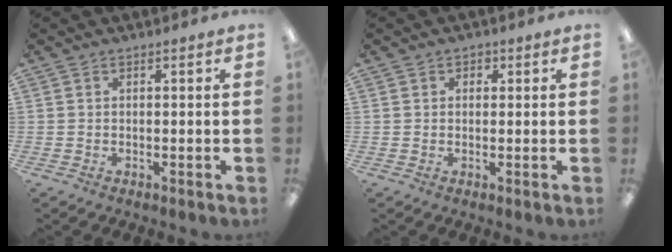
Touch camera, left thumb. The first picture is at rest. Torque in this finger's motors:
{"motor_torque": [-0.09, -0.01, -0.30, -0.13, 0.02]}